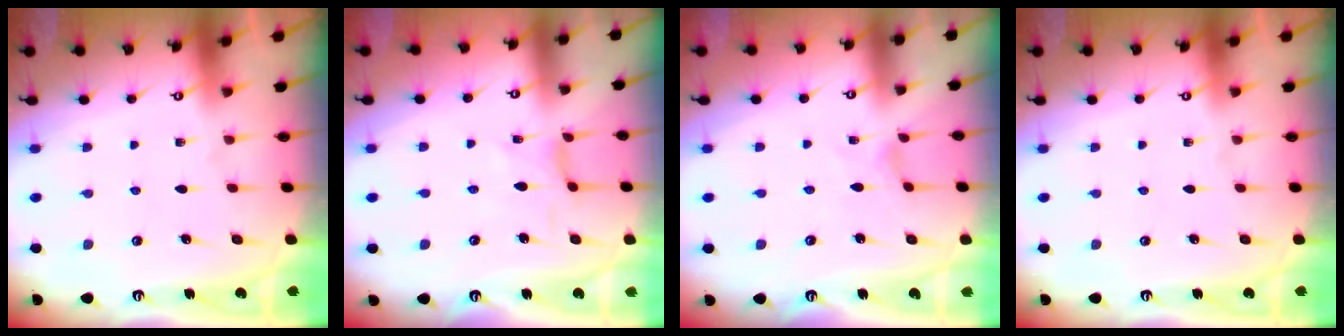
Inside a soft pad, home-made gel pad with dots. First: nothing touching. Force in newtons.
{"total": 2.8, "press": 2.8, "slide": 0.1}
{"total": 0.0}
{"total": 0.0}